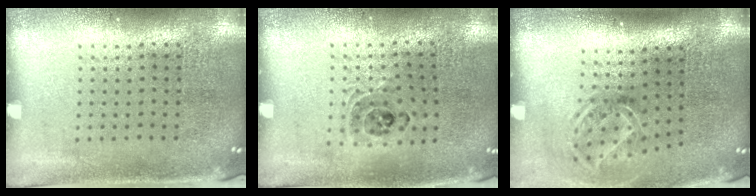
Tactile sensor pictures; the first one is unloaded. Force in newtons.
{"total": 0.9, "press": 0.9, "slide": 0.2}
{"total": 1.9, "press": 1.3, "slide": 1.4}